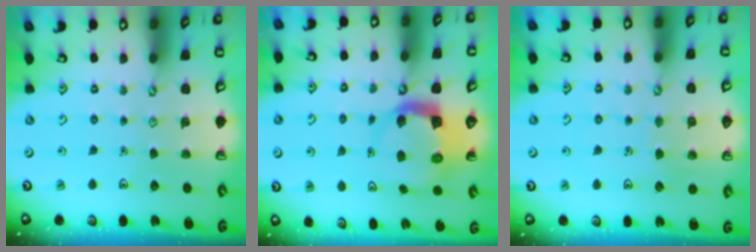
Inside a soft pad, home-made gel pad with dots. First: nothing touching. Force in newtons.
{"total": 5.9, "press": 5.8, "slide": 1.0}
{"total": 3.9, "press": 3.9, "slide": 0.3}